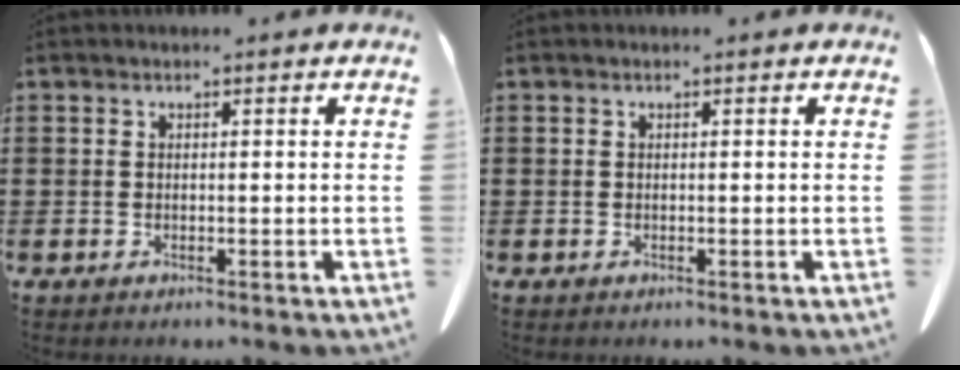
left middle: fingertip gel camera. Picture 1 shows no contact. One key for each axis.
{"total": 0.0}